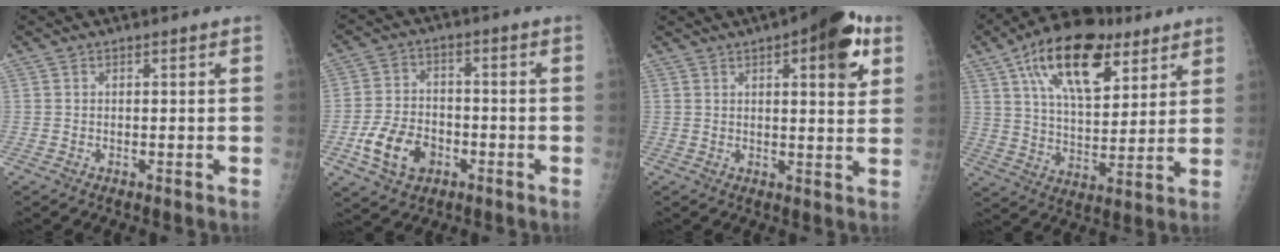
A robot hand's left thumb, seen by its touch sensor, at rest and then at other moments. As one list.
[{"total": 10.1, "force": [-4.0, 7.2, 5.8], "torque": [-0.090, 0.017, -0.071]}, {"total": 12.4, "force": [5.5, 4.2, 10.4], "torque": [-0.110, -0.011, 0.064]}, {"total": 20.4, "force": [10.3, 10.1, 14.4], "torque": [-0.211, -0.024, 0.172]}]